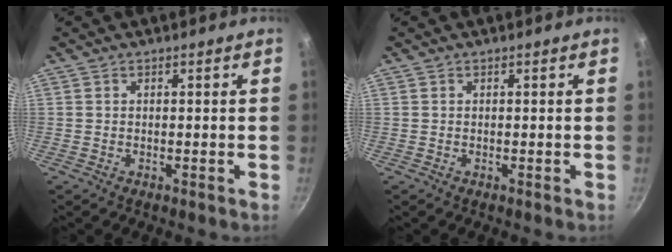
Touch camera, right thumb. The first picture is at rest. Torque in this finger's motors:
{"motor_torque": [-0.02, 0.02, 0.00, 0.00, 0.00]}